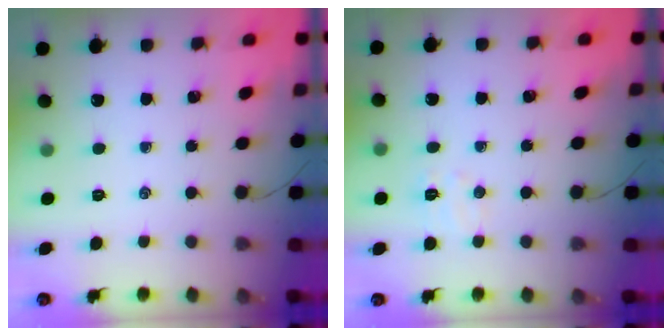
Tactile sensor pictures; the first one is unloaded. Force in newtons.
{"total": 5.2, "press": 5.0, "slide": 1.2}